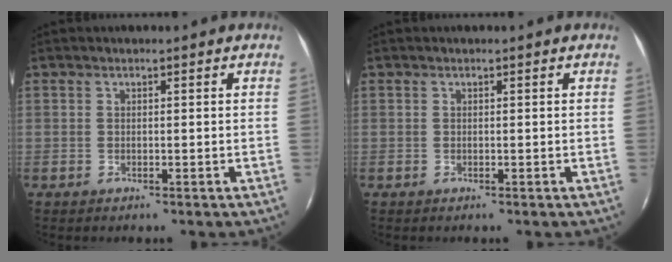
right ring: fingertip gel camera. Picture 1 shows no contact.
{"total": 0.0}